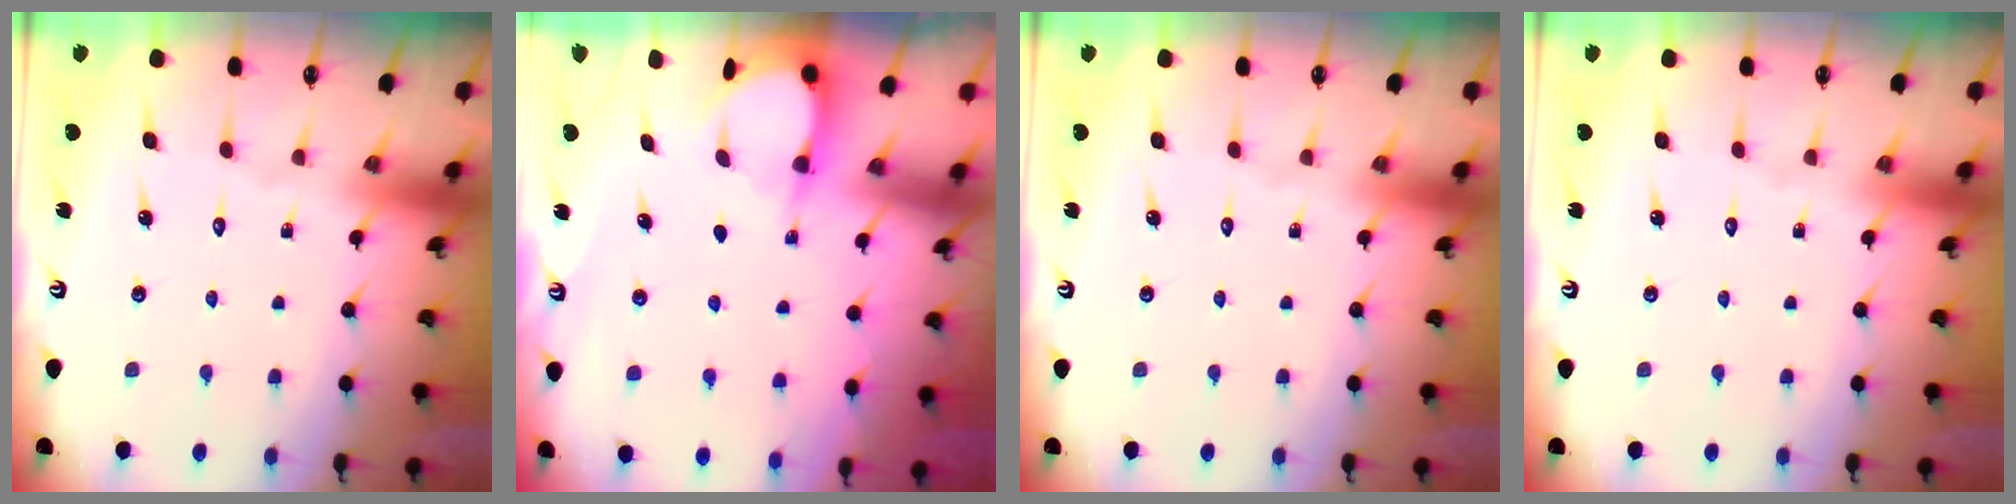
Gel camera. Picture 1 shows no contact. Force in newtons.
{"total": 4.8, "press": 4.8, "slide": 0.2}
{"total": 0.0}
{"total": 0.0}